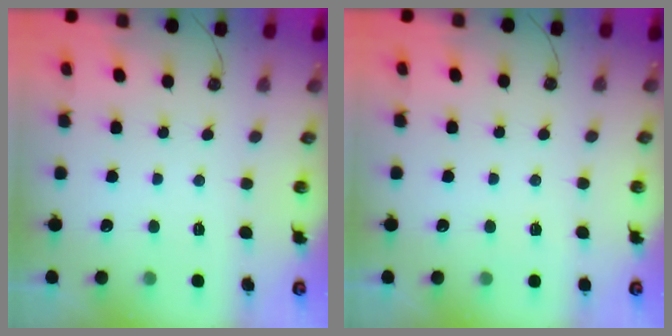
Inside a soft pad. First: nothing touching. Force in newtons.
{"total": 2.5, "press": 2.4, "slide": 0.8}